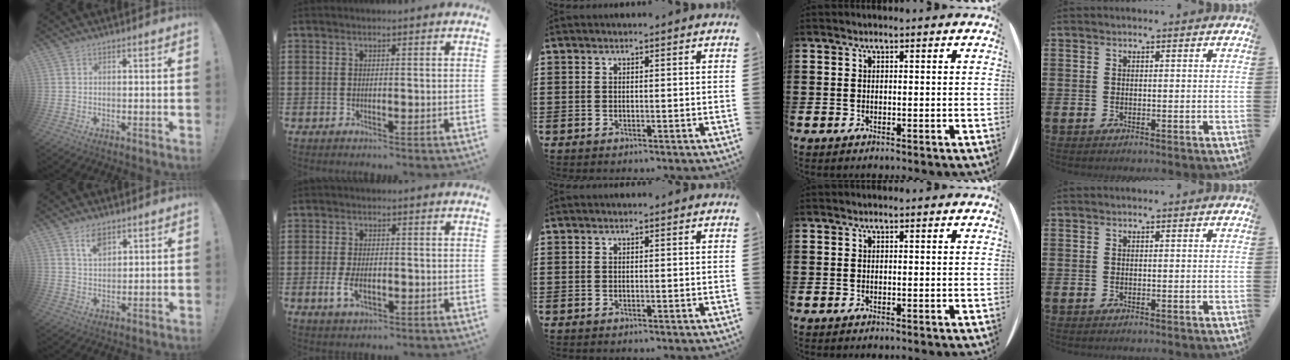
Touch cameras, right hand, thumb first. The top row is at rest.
{"thumb": {"total": 5.6, "force": [3.5, 2.9, 3.3], "torque": [-0.054, -0.013, 0.062]}, "index": {"total": 3.7, "force": [-0.9, 2.0, 3.0], "torque": [-0.069, -0.005, -0.017]}}